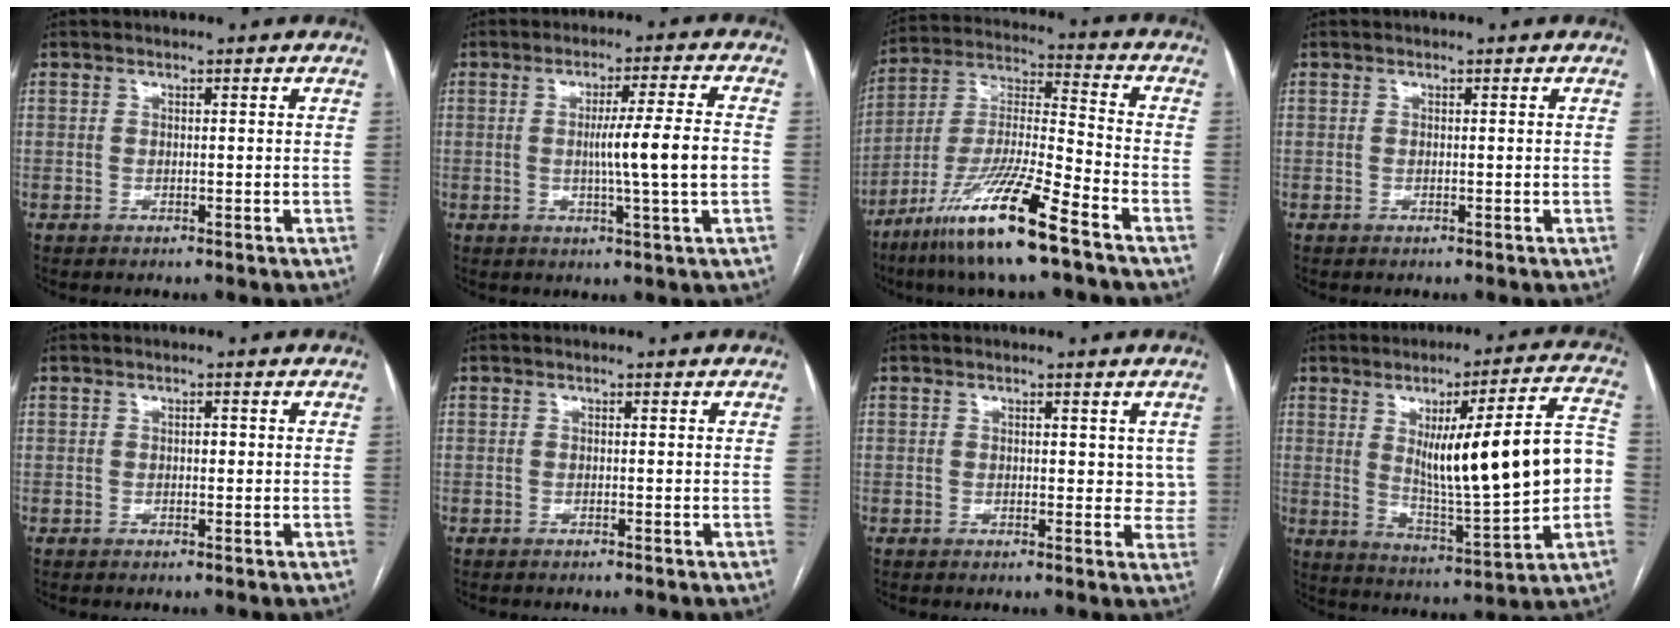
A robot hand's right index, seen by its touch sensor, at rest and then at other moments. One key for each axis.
{"total": 8.7, "fx": -0.7, "fy": -1.1, "fz": 8.6, "tx": -0.132, "ty": -0.003, "tz": -0.010}
{"total": 17.0, "fx": -10.7, "fy": 0.4, "fz": 13.2, "tx": -0.280, "ty": -0.035, "tz": -0.201}
{"total": 0.0}
{"total": 0.9, "fx": 0.0, "fy": 0.5, "fz": 0.7, "tx": -0.008, "ty": 0.003, "tz": -0.001}
{"total": 0.0}
{"total": 3.5, "fx": 1.0, "fy": 2.2, "fz": 2.5, "tx": -0.015, "ty": -0.002, "tz": 0.008}
{"total": 19.1, "fx": 0.9, "fy": 2.2, "fz": 19.0, "tx": -0.289, "ty": 0.011, "tz": 0.022}